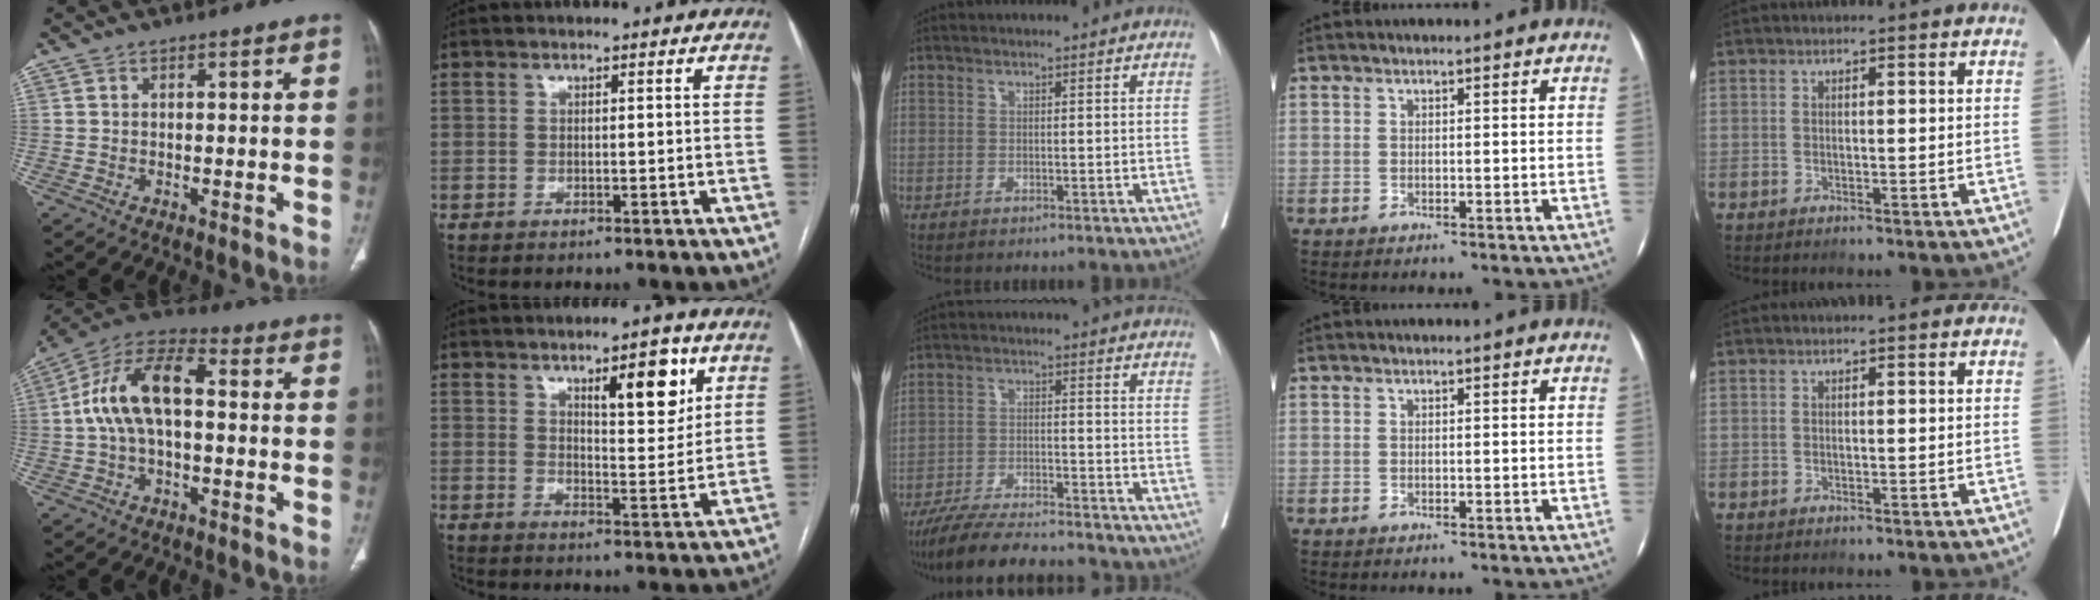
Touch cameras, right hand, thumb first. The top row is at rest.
{"thumb": {"total": 13.9, "force": [0.4, 7.4, 11.7], "torque": [-0.216, 0.043, -0.004]}, "index": {"total": 8.2, "force": [4.3, 2.1, 6.6], "torque": [-0.099, -0.003, 0.065]}, "middle": {"total": 17.1, "force": [-15.6, 2.1, 6.7], "torque": [-0.123, -0.011, -0.238]}}